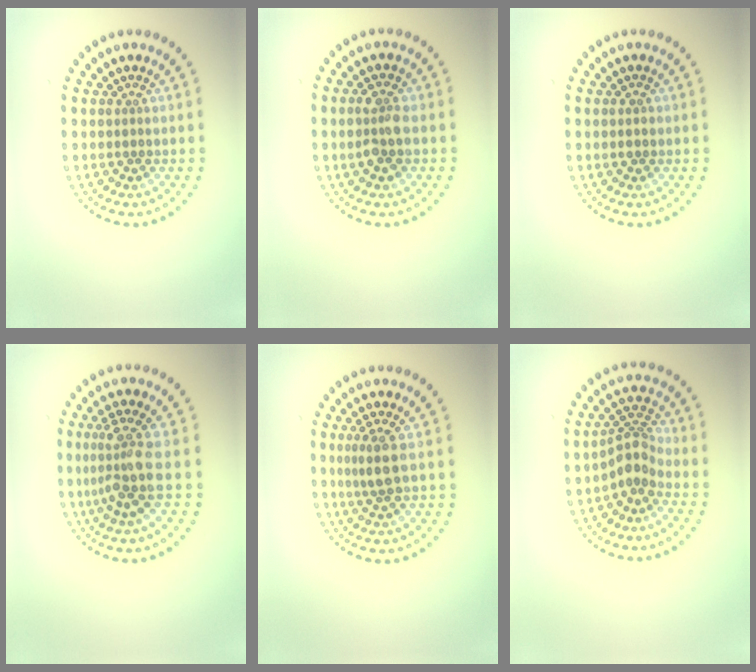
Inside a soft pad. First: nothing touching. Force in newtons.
{"total": 2.7, "press": 2.7, "slide": 0.2}
{"total": 1.1, "press": 1.1, "slide": 0.1}
{"total": 3.7, "press": 2.8, "slide": 2.4}
{"total": 2.2, "press": 1.8, "slide": 1.2}
{"total": 2.8, "press": 2.1, "slide": 1.8}